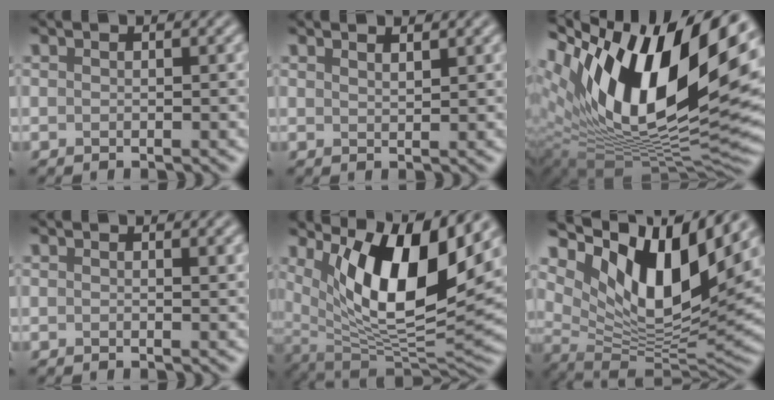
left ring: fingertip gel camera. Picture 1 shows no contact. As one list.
[{"total": 1.2, "force": [1.1, 0.2, 0.4], "torque": [-0.001, 0.002, 0.017]}, {"total": 17.8, "force": [6.4, 7.8, 14.7], "torque": [-0.268, 0.009, 0.107]}, {"total": 0.6, "force": [0.4, 0.1, 0.4], "torque": [-0.004, -0.001, 0.005]}, {"total": 11.6, "force": [4.6, 3.8, 10.0], "torque": [-0.159, -0.018, 0.088]}, {"total": 12.1, "force": [6.0, 4.5, 9.4], "torque": [-0.156, -0.011, 0.115]}]